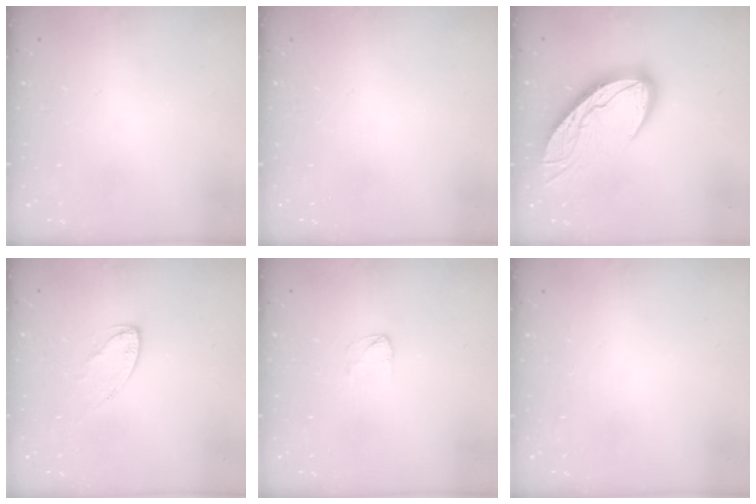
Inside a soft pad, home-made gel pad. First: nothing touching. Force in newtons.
{"total": 0.0}
{"total": 13.9, "press": 13.9, "slide": 1.2}
{"total": 5.7, "press": 5.7, "slide": 0.5}
{"total": 2.5, "press": 2.5, "slide": 0.1}
{"total": 0.0}